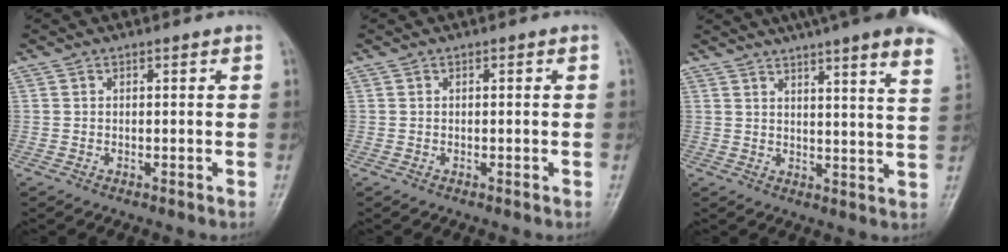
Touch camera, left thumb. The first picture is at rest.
{"total": 0.0}
{"total": 22.1, "force": [16.8, 2.4, 14.2], "torque": [-0.182, -0.044, 0.199]}